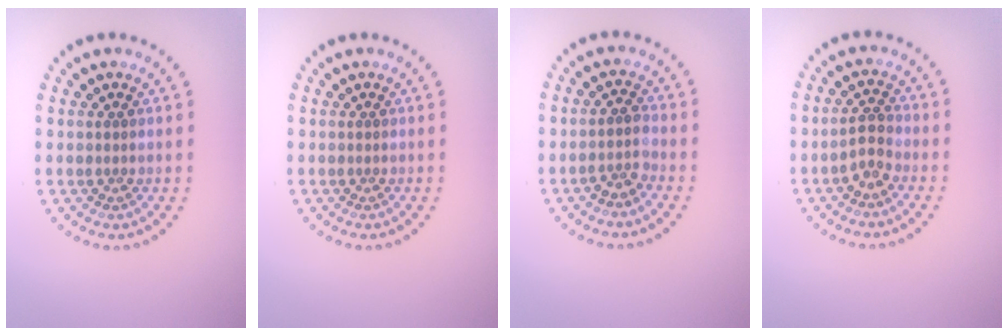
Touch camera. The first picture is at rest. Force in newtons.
{"total": 0.0}
{"total": 1.3, "press": 1.2, "slide": 0.6}
{"total": 2.1, "press": 1.9, "slide": 0.8}